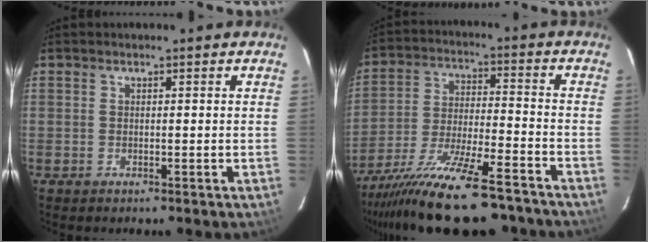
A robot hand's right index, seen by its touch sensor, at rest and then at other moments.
{"total": 21.4, "force": [-18.1, 3.5, 10.8], "torque": [-0.214, -0.053, -0.287]}